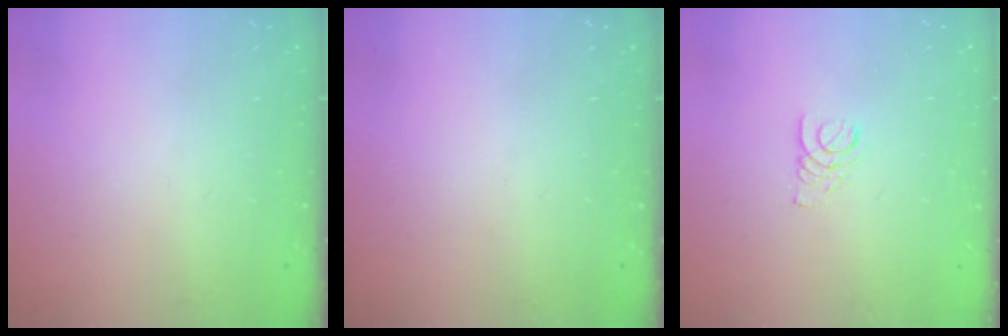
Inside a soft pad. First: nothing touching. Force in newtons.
{"total": 0.0}
{"total": 1.9, "press": 1.9, "slide": 0.2}